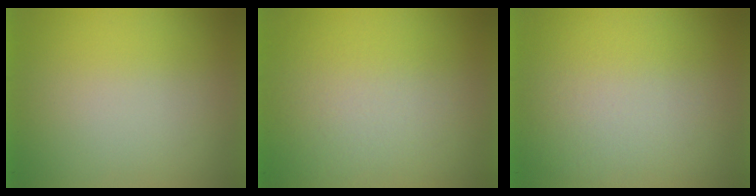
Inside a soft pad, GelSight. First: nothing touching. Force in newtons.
{"total": 3.8}
{"total": 1.4}